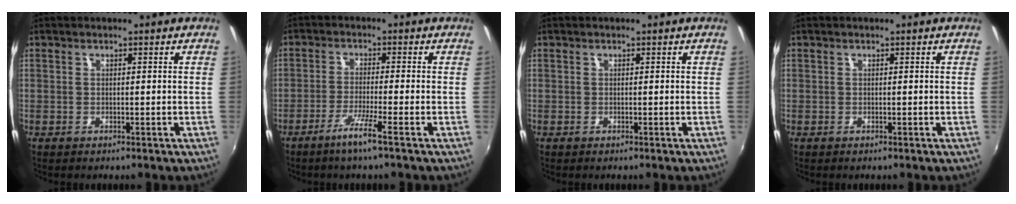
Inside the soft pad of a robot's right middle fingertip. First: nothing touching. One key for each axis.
{"total": 4.7, "fx": -3.0, "fy": -1.0, "fz": 3.5, "tx": -0.081, "ty": -0.009, "tz": -0.059}
{"total": 0.0}
{"total": 0.0}